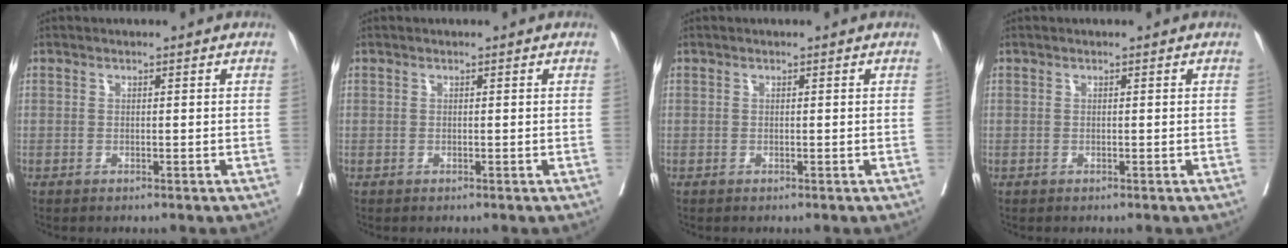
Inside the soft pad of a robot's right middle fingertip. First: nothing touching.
{"total": 0.0}
{"total": 0.0}
{"total": 0.0}